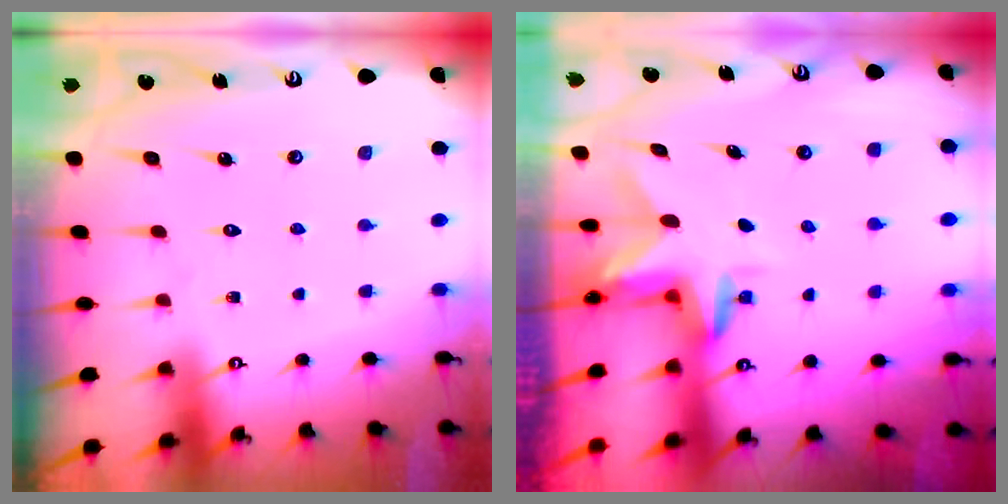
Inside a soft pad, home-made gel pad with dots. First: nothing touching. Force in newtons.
{"total": 3.1, "press": 3.0, "slide": 0.3}